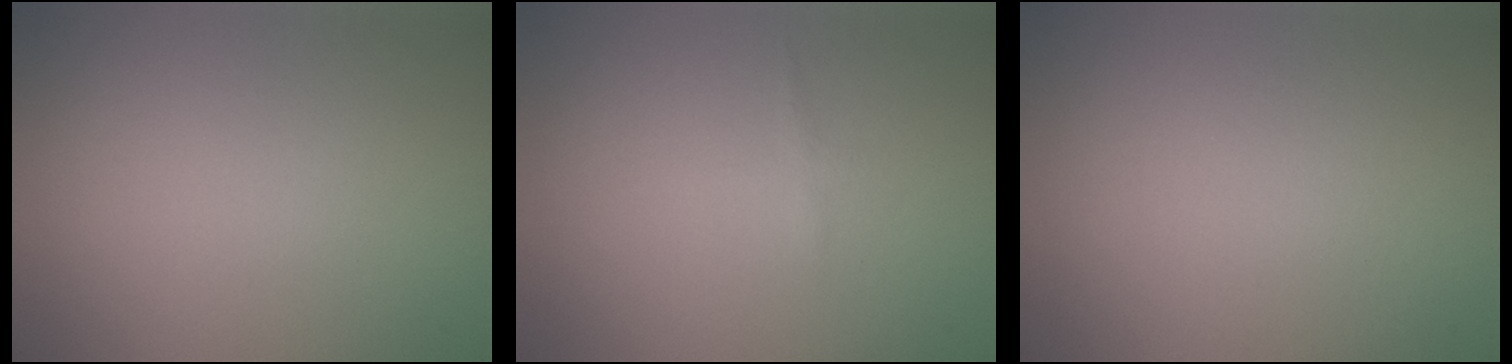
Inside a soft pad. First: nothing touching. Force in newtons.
{"total": 0.8, "press": 0.8, "slide": 0.1}
{"total": 0.0}